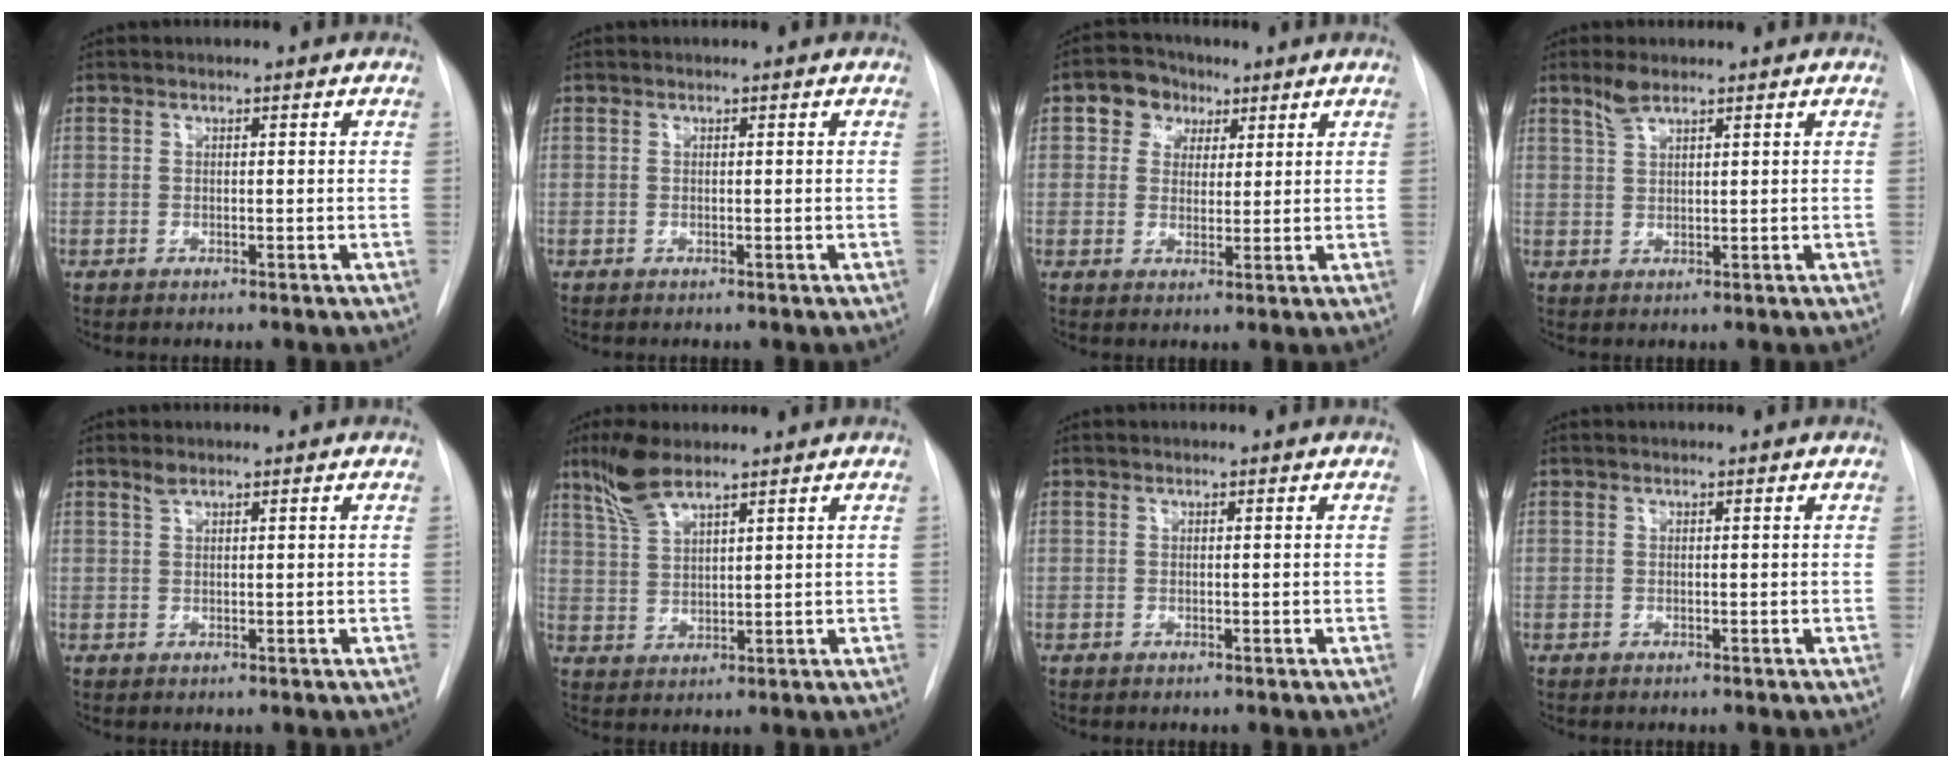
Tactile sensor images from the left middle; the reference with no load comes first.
{"total": 0.0}
{"total": 5.1, "force": [2.4, 4.2, 1.7], "torque": [-0.030, 0.019, 0.040]}
{"total": 2.6, "force": [2.0, 0.5, 1.5], "torque": [-0.035, 0.005, 0.042]}
{"total": 1.0, "force": [0.8, 0.2, 0.5], "torque": [-0.013, 0.004, 0.018]}
{"total": 6.3, "force": [4.9, 1.2, 3.8], "torque": [-0.086, 0.007, 0.100]}
{"total": 0.0}
{"total": 0.0}